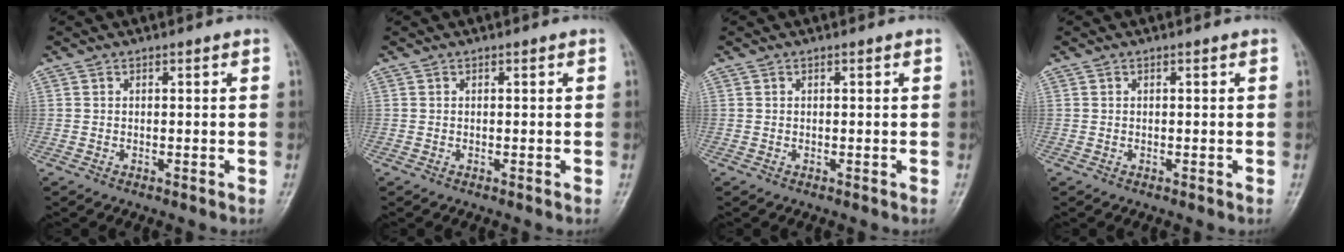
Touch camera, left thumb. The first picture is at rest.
{"total": 0.0}
{"total": 0.0}
{"total": 0.0}